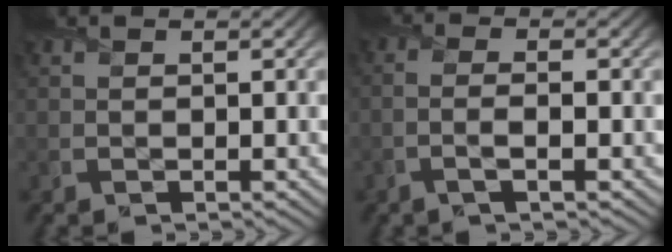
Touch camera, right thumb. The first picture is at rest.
{"total": 2.3, "force": [-1.0, 0.5, 2.1], "torque": [-0.042, 0.006, -0.027]}